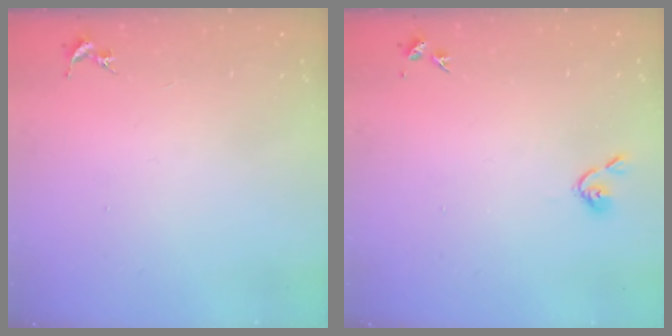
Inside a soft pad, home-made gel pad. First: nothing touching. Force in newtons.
{"total": 3.4, "press": 3.4, "slide": 0.6}